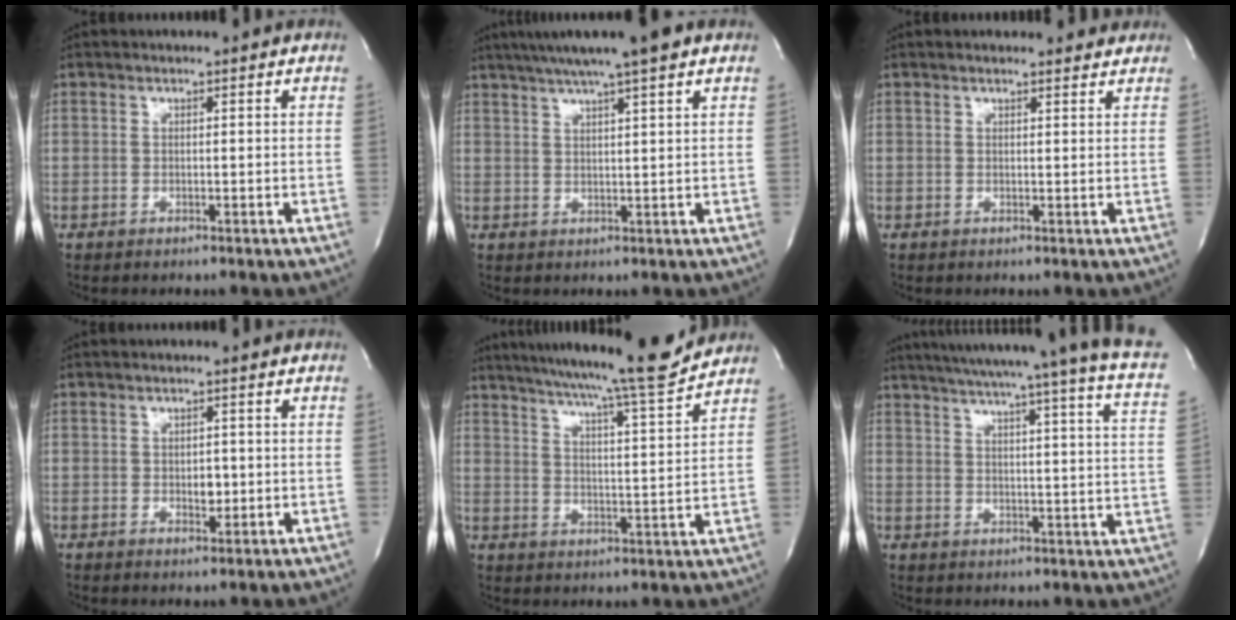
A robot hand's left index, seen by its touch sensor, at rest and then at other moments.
{"total": 10.2, "force": [7.7, -0.3, 6.8], "torque": [-0.111, 0.026, 0.106]}
{"total": 3.7, "force": [3.5, 0.9, 0.5], "torque": [-0.009, 0.002, 0.031]}
{"total": 2.2, "force": [-0.2, 1.3, 1.8], "torque": [-0.025, 0.000, 0.001]}
{"total": 14.8, "force": [13.5, -1.2, 6.1], "torque": [-0.099, -0.029, 0.190]}
{"total": 26.8, "force": [22.8, -0.4, 14.2], "torque": [-0.210, -0.051, 0.275]}